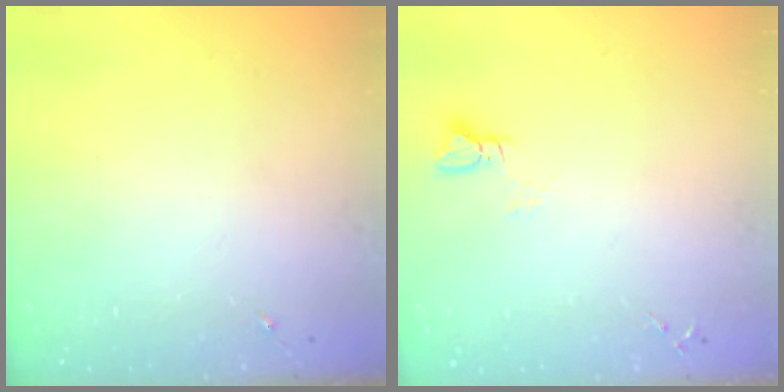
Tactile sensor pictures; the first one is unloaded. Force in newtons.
{"total": 3.0, "press": 3.0, "slide": 0.3}